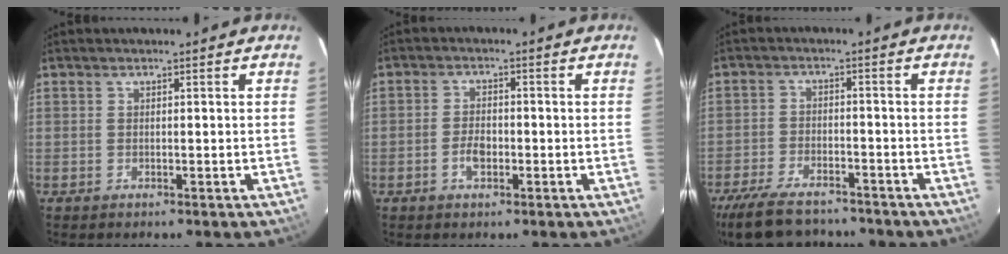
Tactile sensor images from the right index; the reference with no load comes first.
{"total": 3.5, "force": [-1.3, 2.0, 2.6], "torque": [-0.053, 0.003, -0.022]}
{"total": 14.4, "force": [-11.8, 5.4, 6.3], "torque": [-0.154, -0.015, -0.192]}